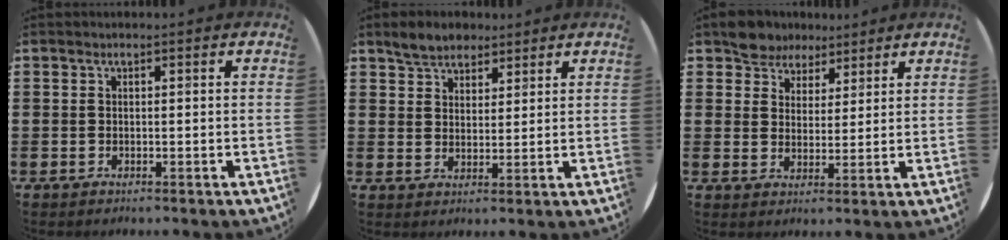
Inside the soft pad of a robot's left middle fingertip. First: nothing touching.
{"total": 4.1, "force": [3.6, 1.9, 0.4], "torque": [-0.020, 0.004, 0.069]}
{"total": 5.0, "force": [4.4, 2.3, -0.4], "torque": [-0.015, -0.006, 0.084]}